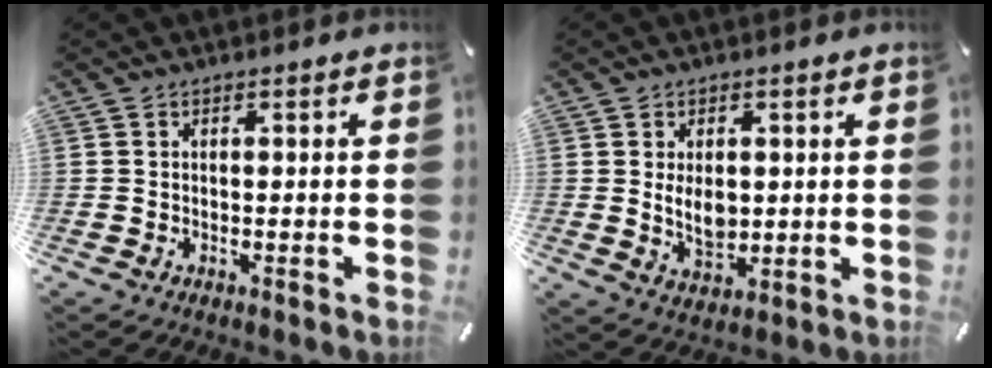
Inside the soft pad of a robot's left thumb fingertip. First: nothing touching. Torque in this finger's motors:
{"motor_torque": [0.72, 1.88, 0.04, 0.05, 0.13]}